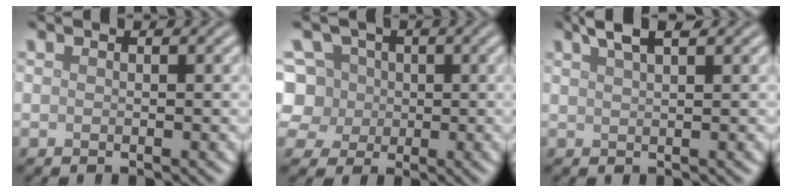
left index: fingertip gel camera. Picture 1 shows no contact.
{"total": 7.6, "force": [1.5, 6.7, 3.1], "torque": [-0.050, 0.036, 0.000]}
{"total": 2.7, "force": [1.9, 0.5, 1.8], "torque": [-0.020, 0.009, 0.033]}